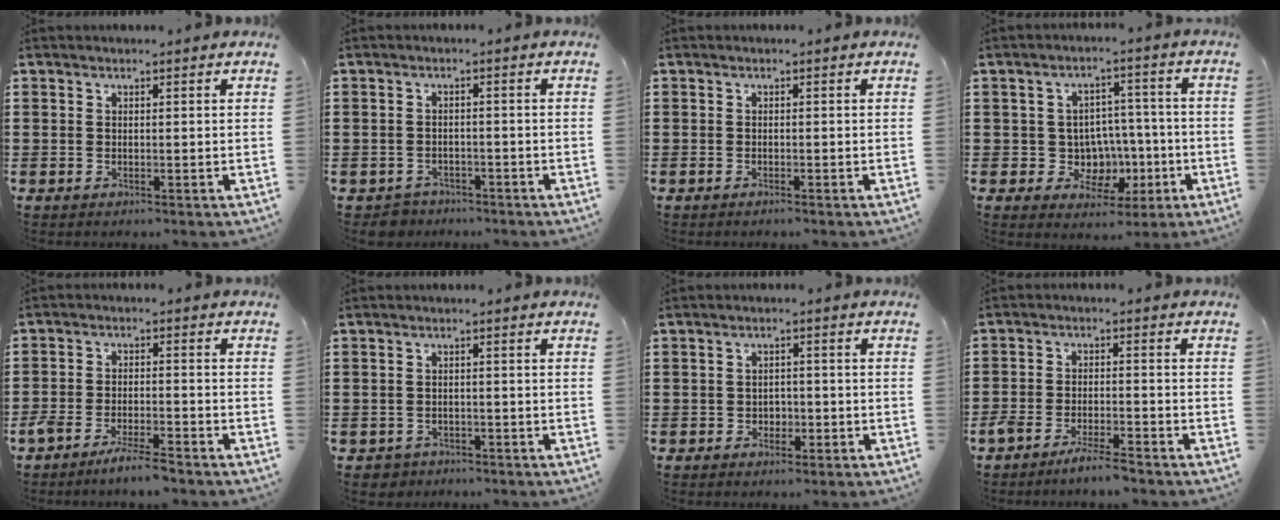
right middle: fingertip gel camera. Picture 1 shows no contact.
{"total": 2.5, "force": [-2.3, 0.7, -0.3], "torque": [-0.003, 0.000, -0.053]}
{"total": 0.6, "force": [-0.5, -0.1, 0.2], "torque": [-0.007, -0.004, -0.009]}
{"total": 6.0, "force": [-1.3, 5.4, 2.4], "torque": [-0.044, 0.006, -0.019]}
{"total": 4.6, "force": [-4.0, 0.2, 2.2], "torque": [-0.051, -0.005, -0.076]}
{"total": 1.5, "force": [-1.3, 0.7, -0.2], "torque": [-0.003, 0.002, -0.030]}
{"total": 1.8, "force": [-1.0, 1.4, 0.5], "torque": [-0.014, 0.001, -0.024]}
{"total": 4.1, "force": [-3.6, 0.2, 1.8], "torque": [-0.046, -0.003, -0.072]}